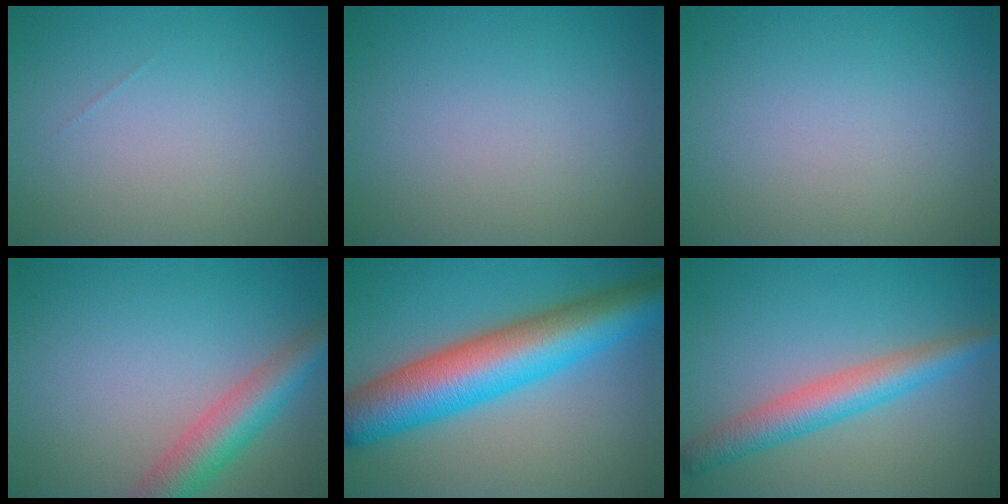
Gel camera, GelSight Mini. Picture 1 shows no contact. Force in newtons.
{"total": 0.0}
{"total": 0.0}
{"total": 5.3, "press": 5.3, "slide": 0.1}
{"total": 11.1, "press": 11.1, "slide": 0.2}
{"total": 4.5, "press": 4.5, "slide": 0.0}